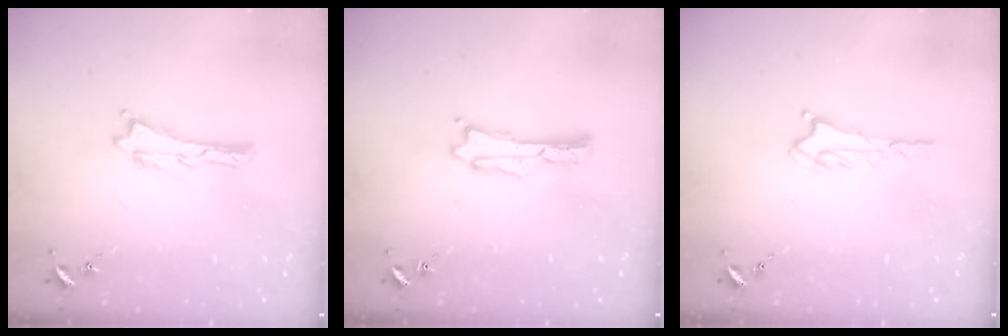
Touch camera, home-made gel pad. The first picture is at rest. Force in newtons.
{"total": 0.0}
{"total": 1.8, "press": 1.8, "slide": 0.2}